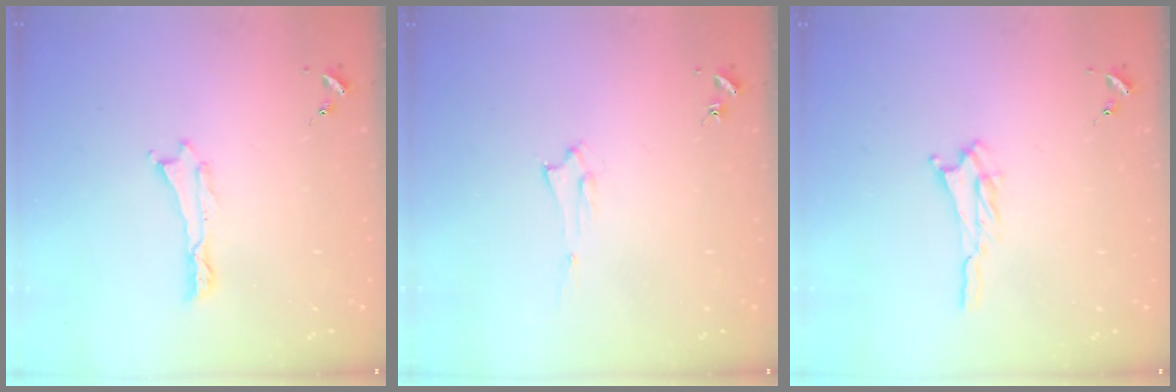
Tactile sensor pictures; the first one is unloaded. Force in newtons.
{"total": 1.5, "press": 1.5, "slide": 0.2}
{"total": 1.7, "press": 1.6, "slide": 0.3}